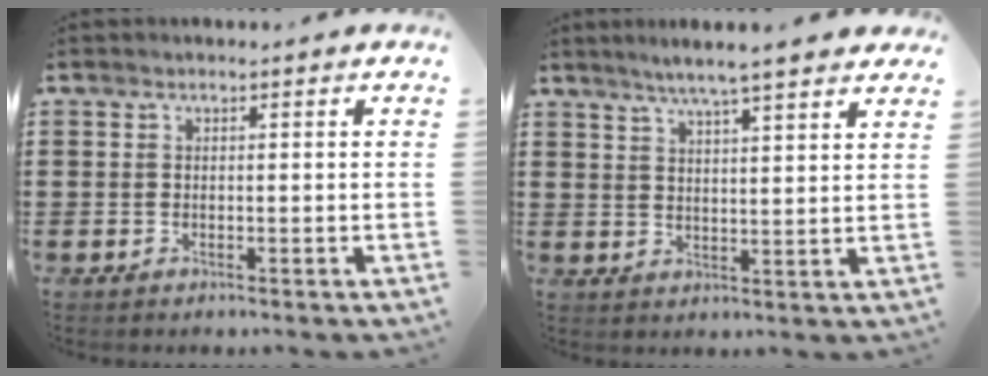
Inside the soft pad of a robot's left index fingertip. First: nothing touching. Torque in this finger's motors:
{"motor_torque": [1.36, -0.78, 0.26, 0.09]}